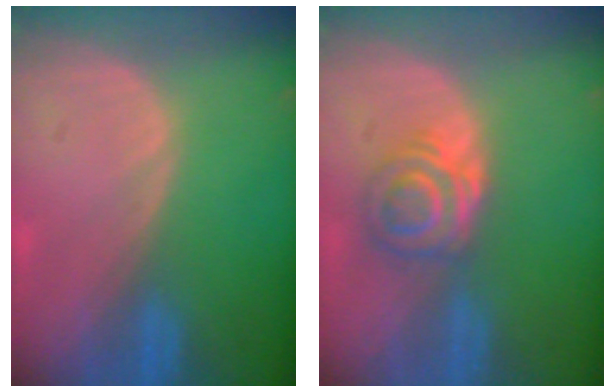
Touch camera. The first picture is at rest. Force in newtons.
{"total": 5.4, "press": 5.1, "slide": 1.6}